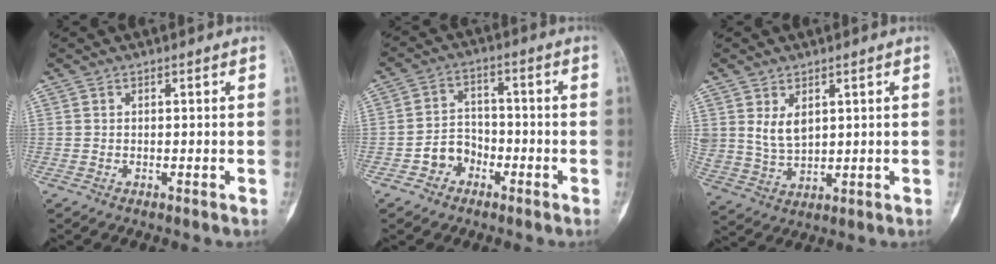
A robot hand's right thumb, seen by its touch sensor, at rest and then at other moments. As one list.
[{"total": 5.9, "force": [-2.8, 4.7, 2.1], "torque": [-0.010, 0.033, -0.054]}, {"total": 5.8, "force": [2.2, 3.7, 3.9], "torque": [-0.062, -0.017, 0.056]}]